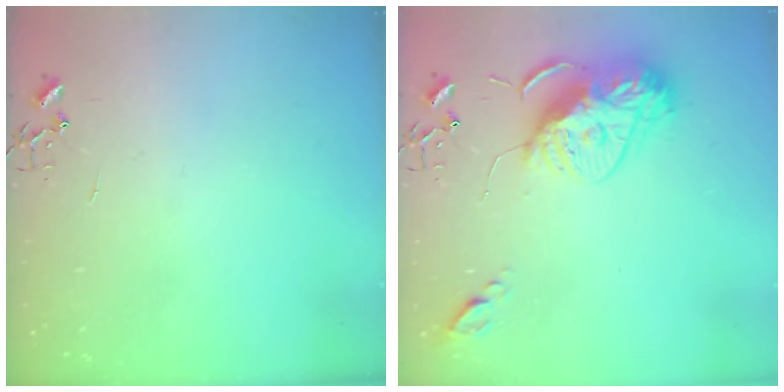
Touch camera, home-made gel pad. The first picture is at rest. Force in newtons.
{"total": 15.3, "press": 15.3, "slide": 1.3}